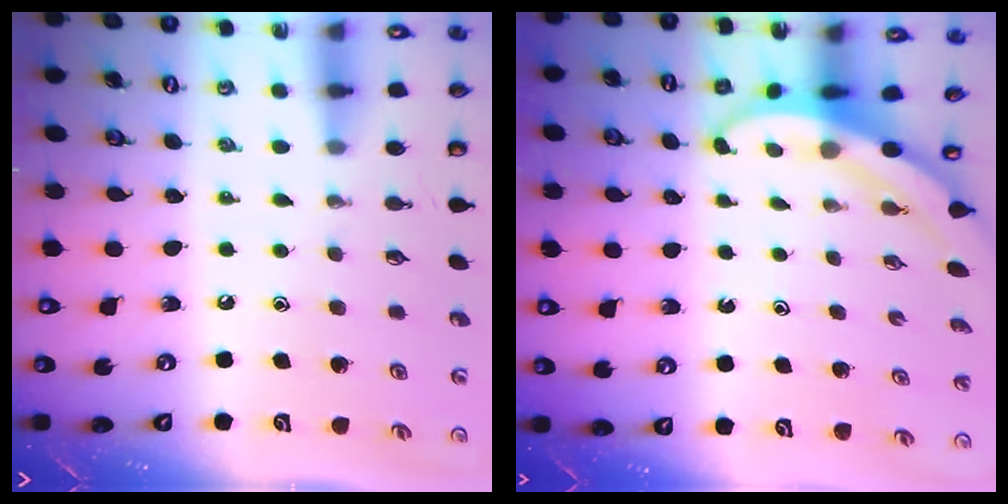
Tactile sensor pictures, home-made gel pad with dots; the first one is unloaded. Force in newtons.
{"total": 3.4, "press": 3.4, "slide": 0.1}